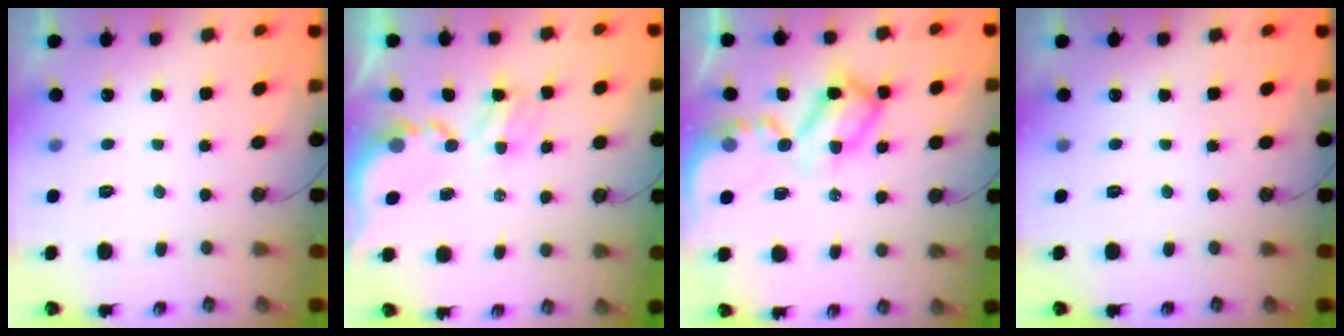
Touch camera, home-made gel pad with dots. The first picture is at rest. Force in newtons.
{"total": 4.6, "press": 4.6, "slide": 0.3}
{"total": 12.6, "press": 12.6, "slide": 1.2}
{"total": 0.0}